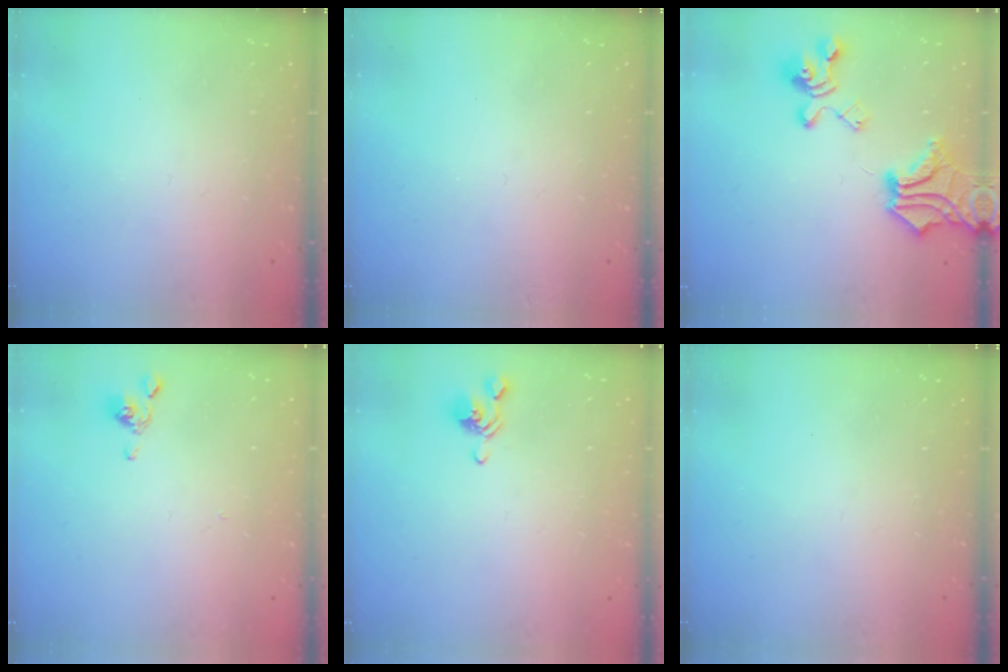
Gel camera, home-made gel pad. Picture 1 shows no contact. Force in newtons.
{"total": 0.0}
{"total": 14.9, "press": 14.4, "slide": 3.6}
{"total": 2.2, "press": 2.2, "slide": 0.1}
{"total": 1.9, "press": 1.8, "slide": 0.7}
{"total": 0.0}